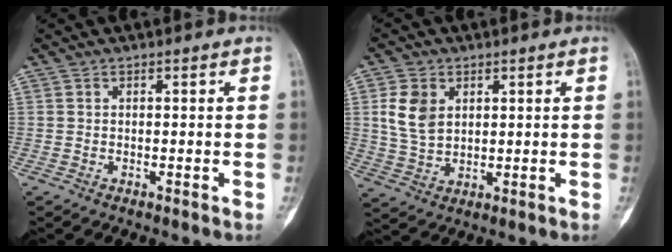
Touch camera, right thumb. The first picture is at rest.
{"total": 7.8, "force": [2.3, 5.5, 5.0], "torque": [-0.085, -0.007, 0.053]}